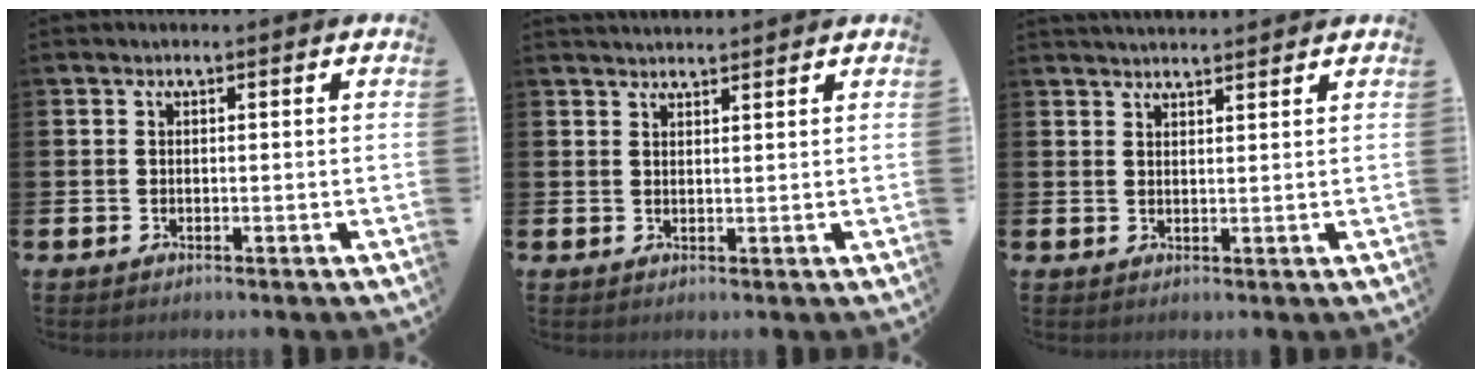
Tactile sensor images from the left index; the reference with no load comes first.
{"total": 2.2, "force": [2.2, 0.2, 0.1], "torque": [0.002, -0.010, 0.038]}
{"total": 2.4, "force": [2.4, 0.1, 0.1], "torque": [-0.007, -0.010, 0.045]}